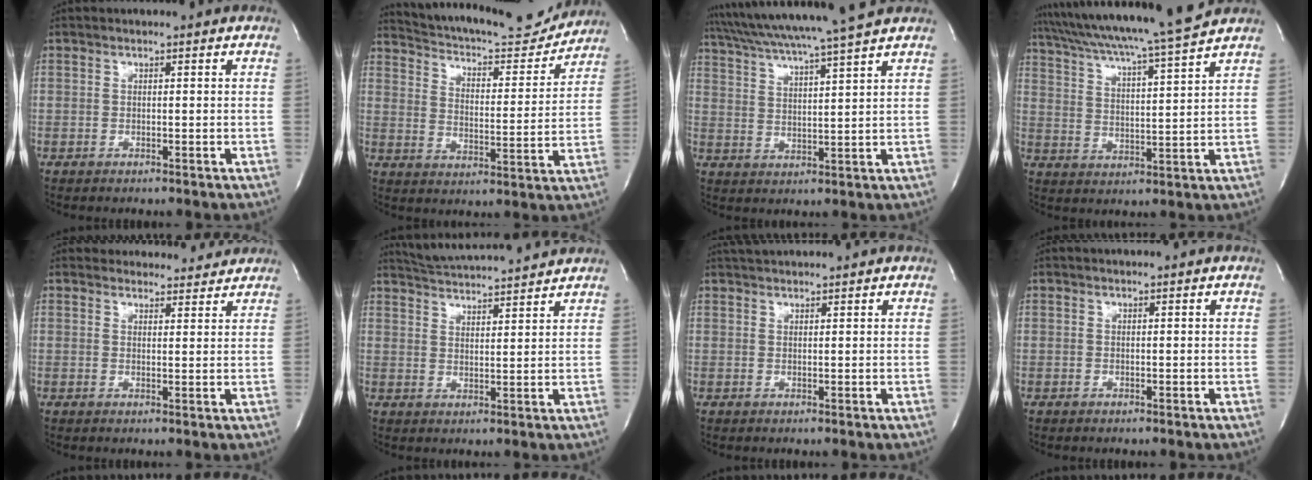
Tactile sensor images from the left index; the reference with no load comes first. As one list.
[{"total": 17.9, "force": [16.9, 3.3, 4.7], "torque": [-0.073, -0.020, 0.237]}, {"total": 14.7, "force": [12.7, -1.8, 7.2], "torque": [-0.131, 0.003, 0.193]}, {"total": 16.7, "force": [15.0, -1.7, 7.3], "torque": [-0.134, -0.015, 0.227]}, {"total": 7.9, "force": [7.5, 2.3, 0.5], "torque": [0.013, 0.007, 0.078]}, {"total": 12.2, "force": [11.6, 0.2, 3.9], "torque": [-0.076, 0.014, 0.170]}, {"total": 3.6, "force": [3.5, 0.1, 0.9], "torque": [-0.017, 0.028, 0.061]}, {"total": 0.9, "force": [0.8, 0.0, 0.3], "torque": [-0.007, 0.010, 0.014]}]